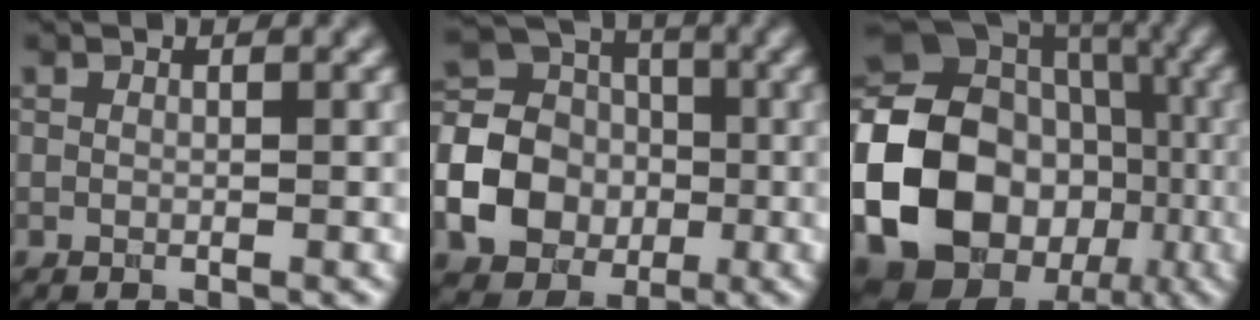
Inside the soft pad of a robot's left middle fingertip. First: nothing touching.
{"total": 8.4, "force": [-2.0, 6.9, 4.4], "torque": [-0.088, 0.001, -0.050]}
{"total": 24.4, "force": [-6.0, 21.3, 10.3], "torque": [-0.202, -0.035, -0.141]}